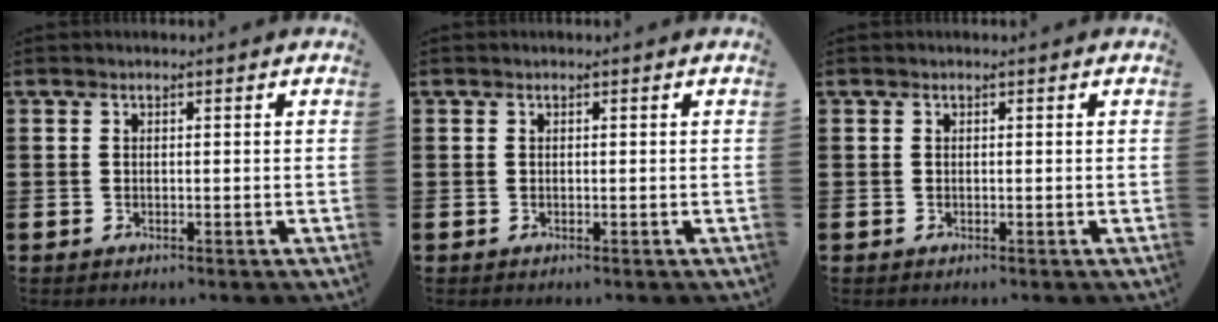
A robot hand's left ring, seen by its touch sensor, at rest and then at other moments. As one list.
[{"total": 0.0}, {"total": 0.0}]